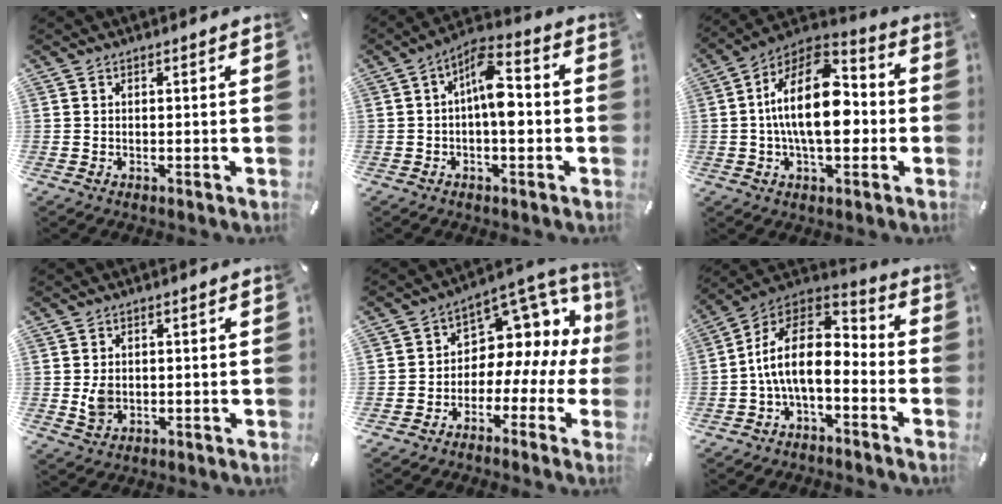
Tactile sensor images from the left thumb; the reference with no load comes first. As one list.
[{"total": 9.9, "force": [-0.7, 4.6, 8.7], "torque": [-0.142, 0.011, -0.011]}, {"total": 18.9, "force": [-0.5, 10.6, 15.7], "torque": [-0.282, -0.002, -0.018]}, {"total": 4.2, "force": [-0.2, 3.3, 2.5], "torque": [-0.043, -0.006, -0.009]}, {"total": 9.5, "force": [2.9, 7.7, 4.8], "torque": [-0.060, -0.044, 0.053]}, {"total": 15.3, "force": [-1.7, 8.8, 12.4], "torque": [-0.245, 0.006, -0.029]}]